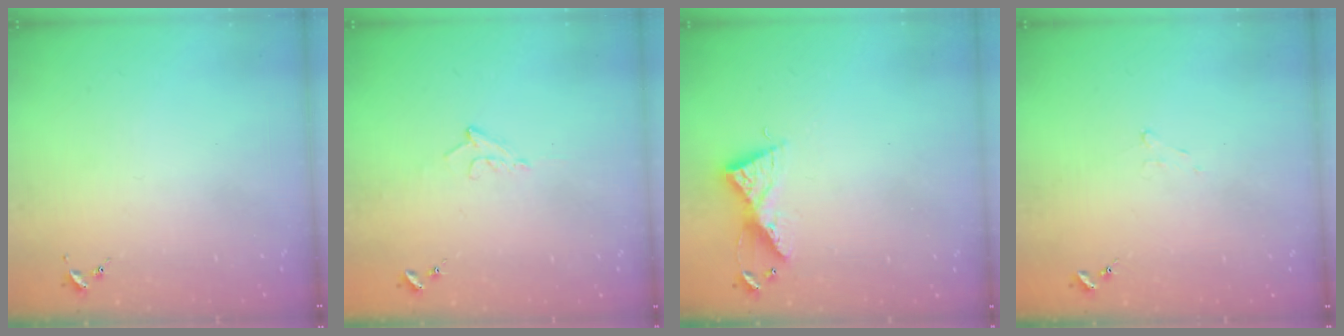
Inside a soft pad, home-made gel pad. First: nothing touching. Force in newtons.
{"total": 7.1, "press": 7.0, "slide": 1.2}
{"total": 8.4, "press": 8.4, "slide": 0.3}
{"total": 4.4, "press": 4.3, "slide": 0.6}